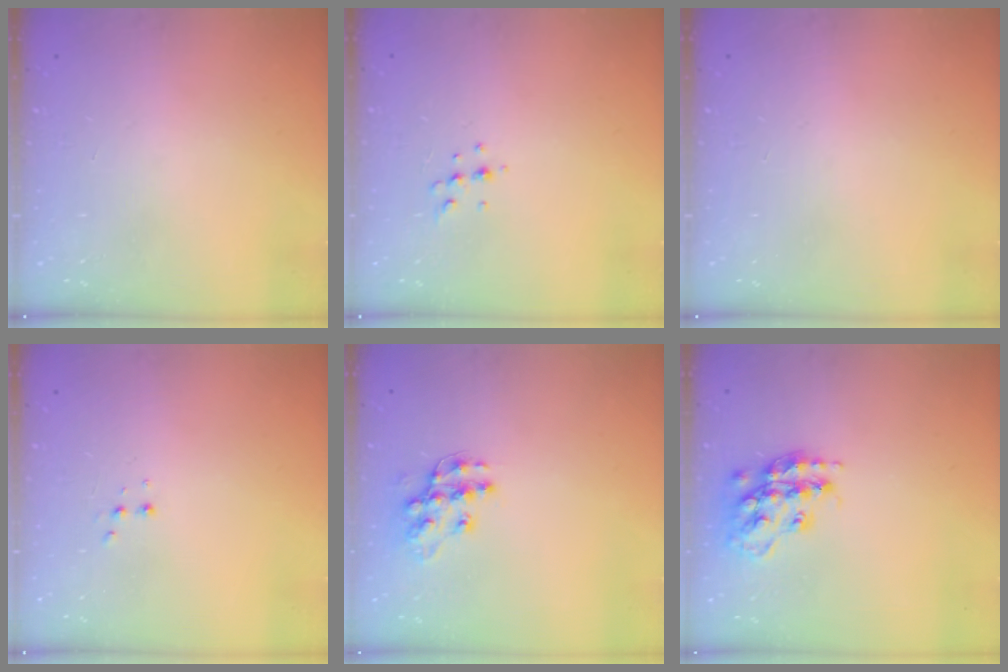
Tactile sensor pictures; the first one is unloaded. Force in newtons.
{"total": 4.8, "press": 4.7, "slide": 1.1}
{"total": 0.0}
{"total": 2.9, "press": 2.7, "slide": 1.0}
{"total": 12.2, "press": 12.2, "slide": 0.9}
{"total": 16.3, "press": 16.3, "slide": 0.8}